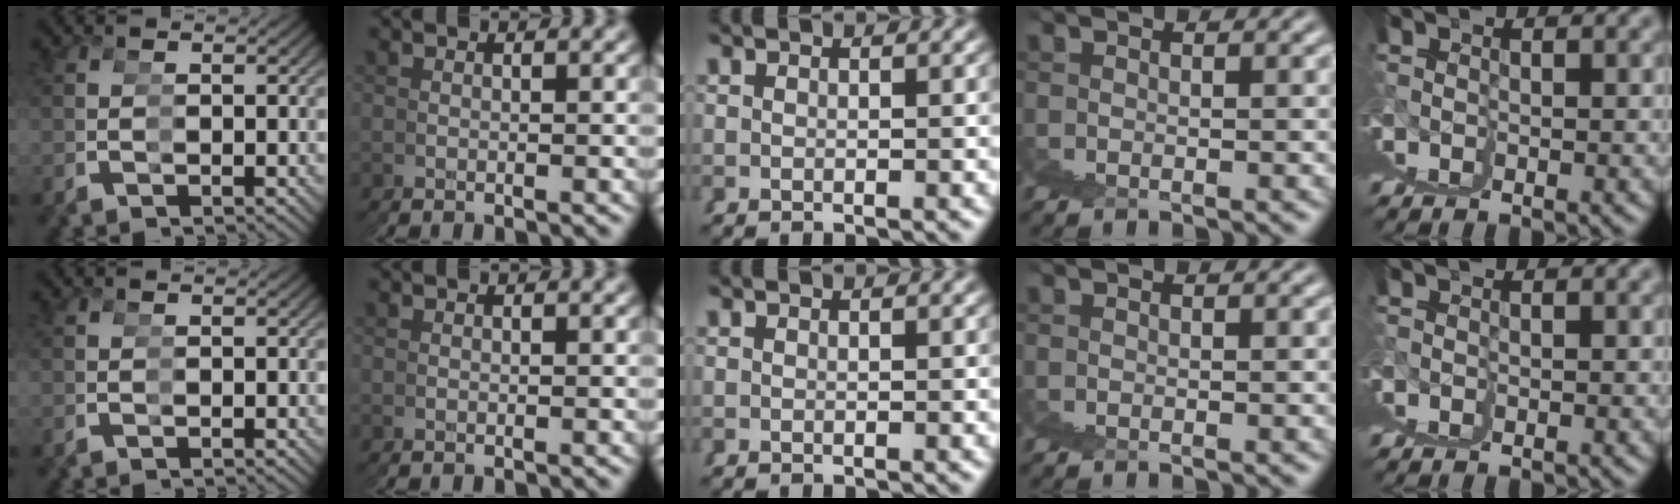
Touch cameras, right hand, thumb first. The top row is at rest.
{}